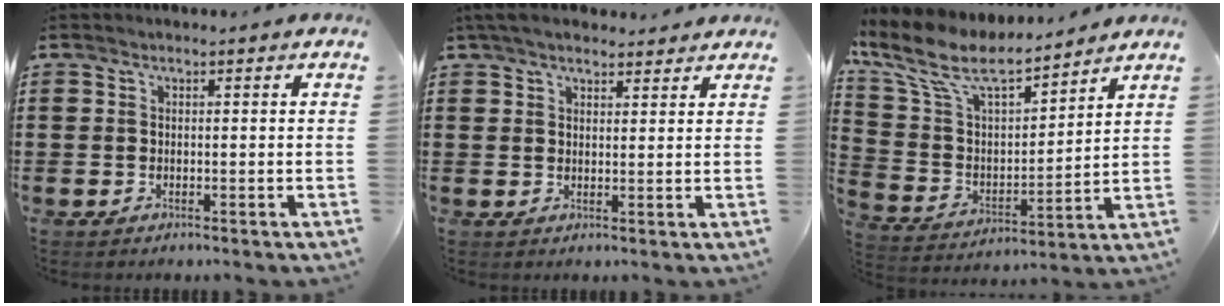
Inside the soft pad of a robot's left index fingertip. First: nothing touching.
{"total": 4.0, "force": [3.5, 1.1, 1.5], "torque": [-0.039, 0.000, 0.066]}
{"total": 10.2, "force": [8.0, 3.5, 5.3], "torque": [-0.137, -0.040, 0.138]}